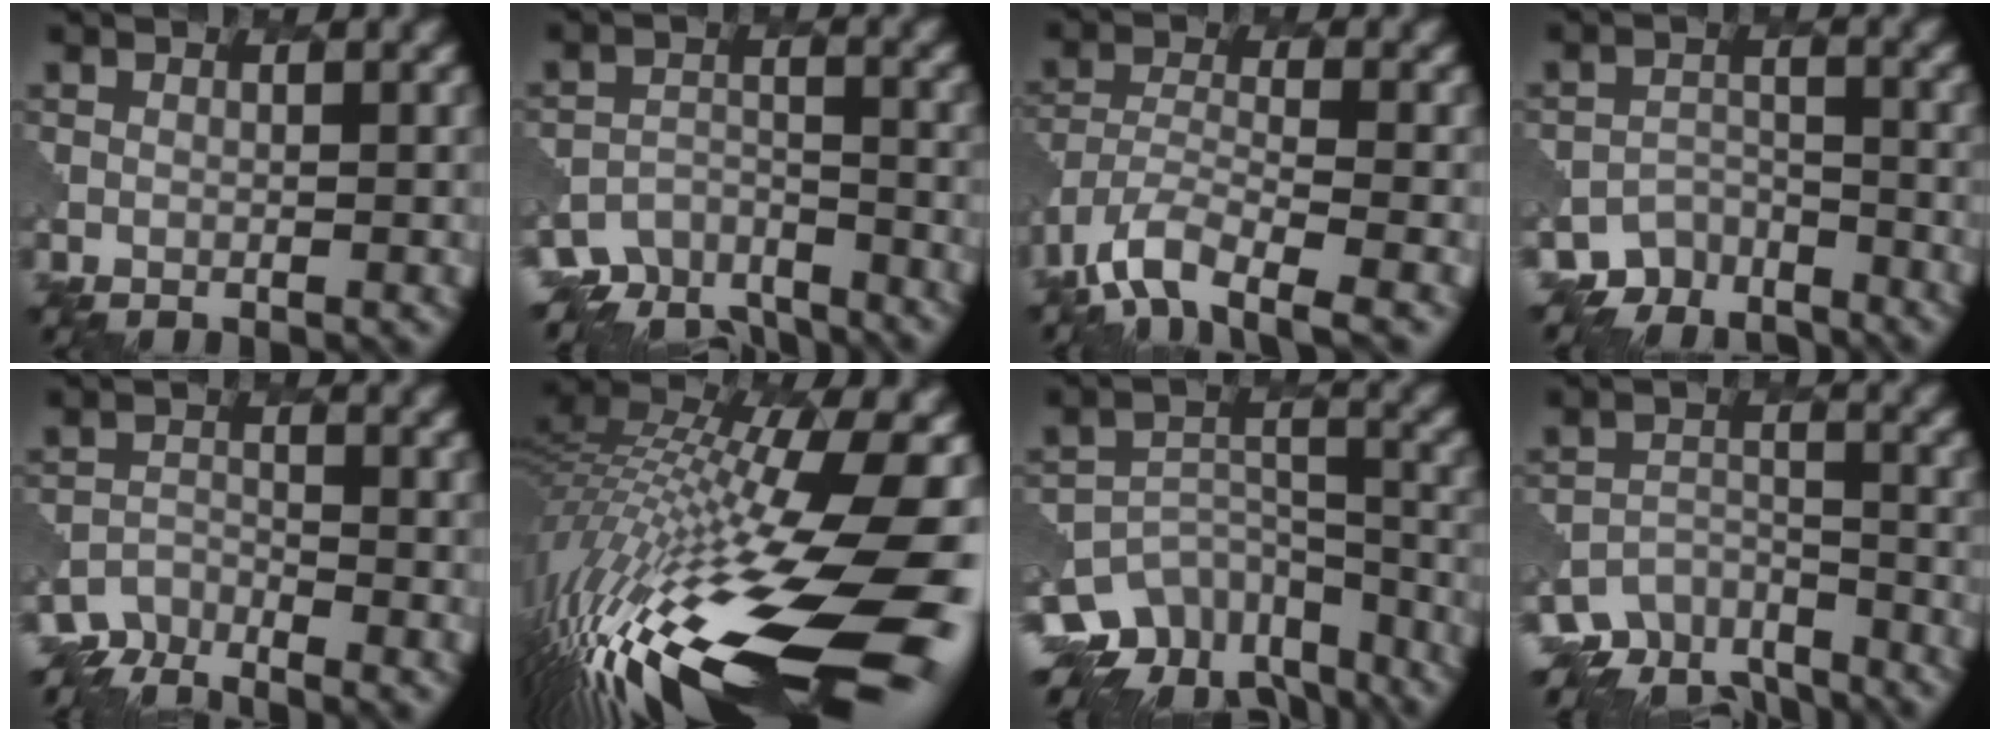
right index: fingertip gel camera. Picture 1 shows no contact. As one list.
[{"total": 6.2, "force": [-5.7, 2.3, 0.9], "torque": [-0.016, -0.012, -0.090]}, {"total": 7.6, "force": [-5.2, 2.9, 4.8], "torque": [-0.093, -0.007, -0.105]}, {"total": 4.9, "force": [-4.4, 2.2, -0.2], "torque": [0.012, -0.011, -0.066]}, {"total": 3.4, "force": [-3.4, 0.3, -0.5], "torque": [0.002, -0.008, -0.068]}, {"total": 17.7, "force": [-5.0, 4.8, 16.3], "torque": [-0.330, -0.017, -0.075]}, {"total": 11.6, "force": [-9.0, 6.4, 3.5], "torque": [-0.063, 0.000, -0.108]}, {"total": 7.1, "force": [-6.3, 3.1, 1.3], "torque": [-0.023, -0.010, -0.090]}]